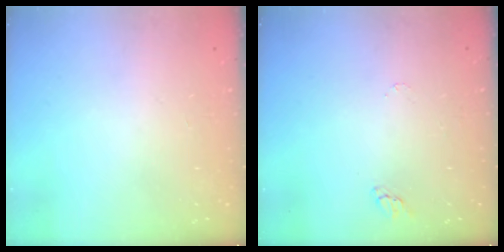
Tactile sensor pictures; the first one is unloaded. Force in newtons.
{"total": 2.9, "press": 2.9, "slide": 0.2}